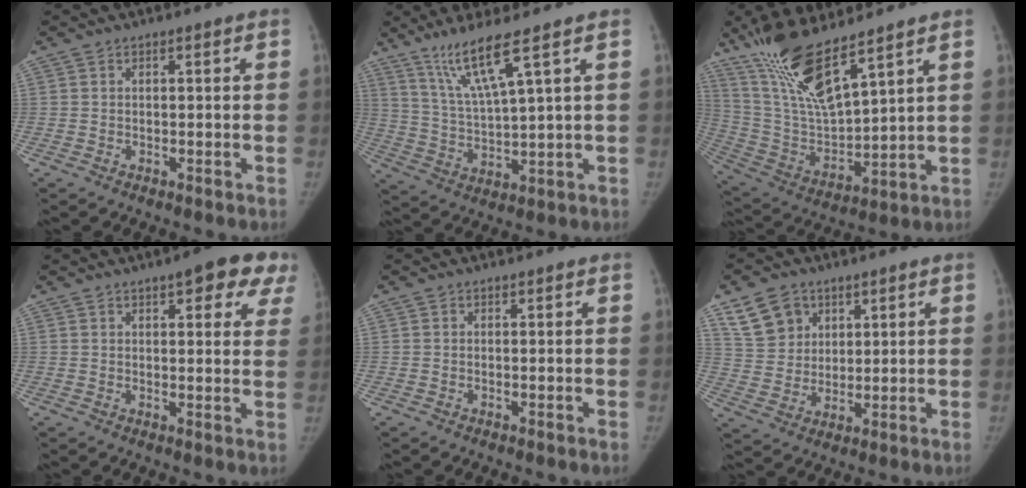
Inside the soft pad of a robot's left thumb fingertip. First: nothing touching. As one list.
[{"total": 9.1, "force": [5.9, -0.5, 7.0], "torque": [-0.148, -0.037, 0.132]}, {"total": 16.1, "force": [11.4, 3.4, 10.8], "torque": [-0.205, -0.060, 0.238]}, {"total": 11.3, "force": [6.3, 3.8, 8.5], "torque": [-0.063, -0.017, 0.066]}, {"total": 0.0}, {"total": 8.8, "force": [4.8, 6.8, 2.7], "torque": [-0.025, -0.019, 0.100]}]